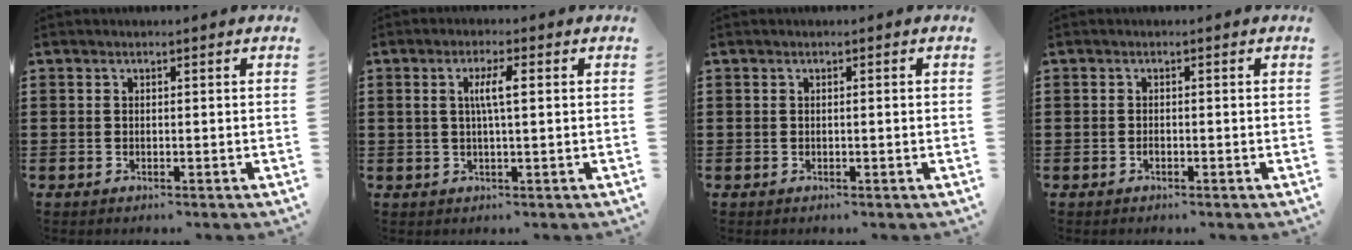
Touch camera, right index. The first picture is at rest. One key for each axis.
{"total": 3.9, "fx": 0.6, "fy": 0.6, "fz": 3.8, "tx": -0.074, "ty": 0.003, "tz": 0.006}
{"total": 0.5, "fx": -0.1, "fy": -0.1, "fz": 0.5, "tx": -0.007, "ty": -0.002, "tz": -0.002}
{"total": 0.6, "fx": -0.3, "fy": 0.2, "fz": 0.4, "tx": -0.010, "ty": -0.003, "tz": -0.005}